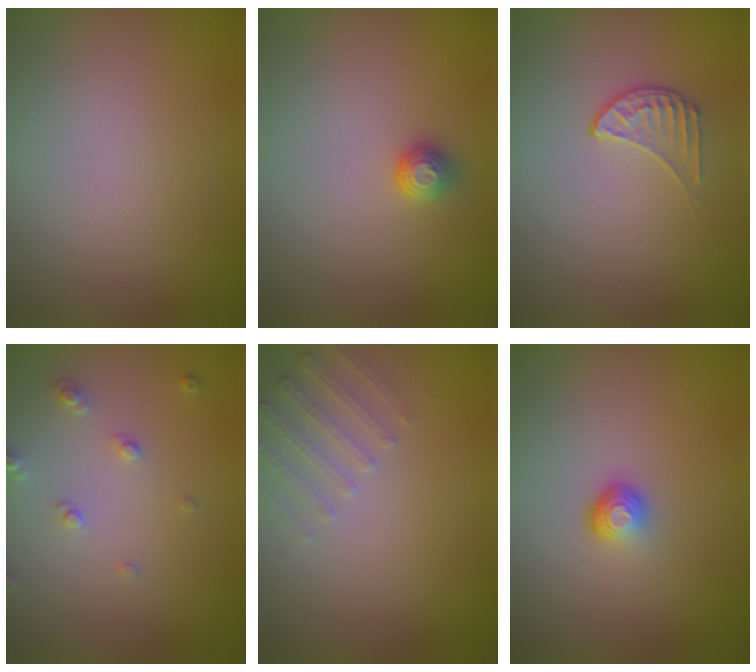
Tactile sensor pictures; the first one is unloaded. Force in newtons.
{"total": 1.2, "press": 1.1, "slide": 0.4}
{"total": 1.6, "press": 1.0, "slide": 1.2}
{"total": 1.6, "press": 1.5, "slide": 0.4}
{"total": 1.9, "press": 1.8, "slide": 0.6}
{"total": 1.8, "press": 1.2, "slide": 1.4}